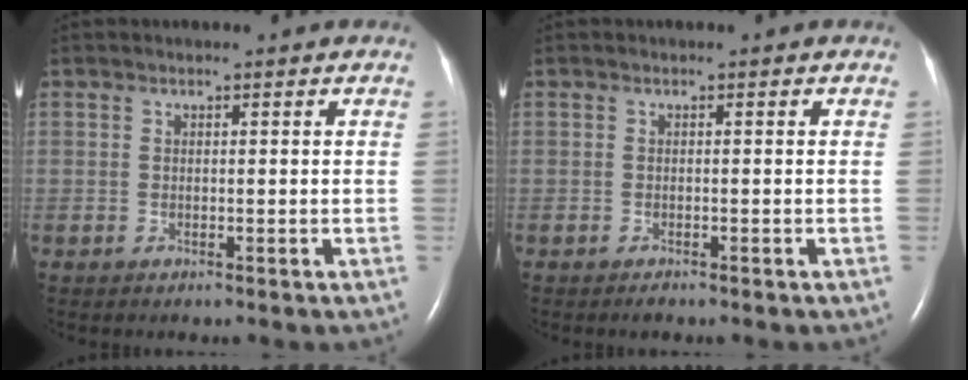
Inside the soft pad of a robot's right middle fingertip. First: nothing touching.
{"total": 0.7, "force": [-0.6, 0.1, 0.3], "torque": [-0.008, -0.002, -0.007]}